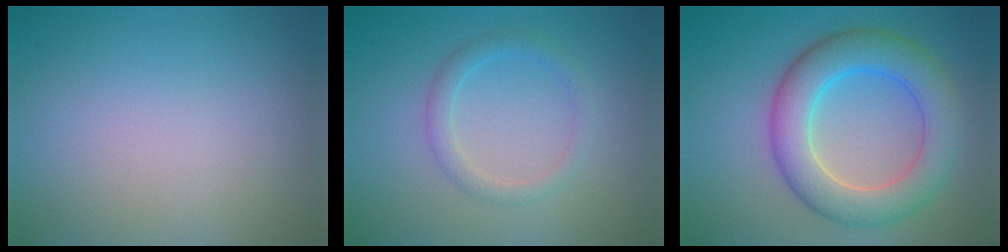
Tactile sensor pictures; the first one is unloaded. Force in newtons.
{"total": 1.9, "press": 1.9, "slide": 0.1}
{"total": 7.1, "press": 7.1, "slide": 0.2}